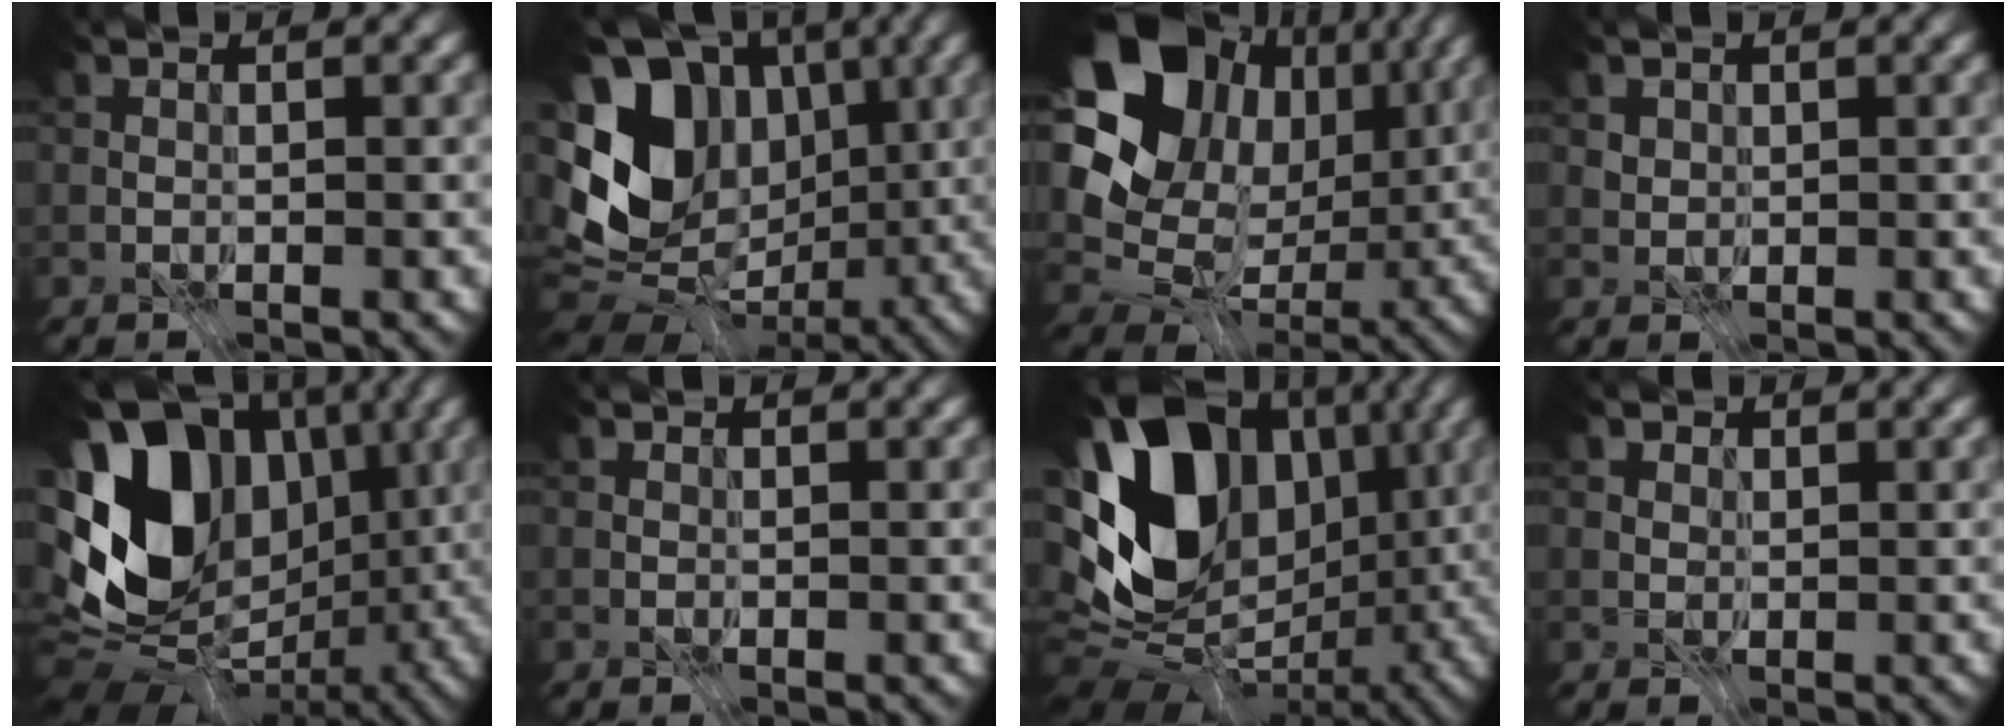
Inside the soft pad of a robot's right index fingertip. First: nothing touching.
{"total": 13.2, "force": [0.4, 10.1, 8.5], "torque": [-0.157, 0.000, -0.006]}
{"total": 15.1, "force": [3.8, 12.3, 7.8], "torque": [-0.146, 0.012, 0.067]}
{"total": 1.3, "force": [0.6, 1.0, 0.4], "torque": [-0.015, -0.008, 0.024]}
{"total": 14.7, "force": [1.0, 11.2, 9.4], "torque": [-0.167, 0.001, 0.017]}
{"total": 0.0}
{"total": 16.1, "force": [1.6, 12.0, 10.5], "torque": [-0.191, 0.001, 0.026]}
{"total": 1.6, "force": [0.7, 1.3, 0.6], "torque": [-0.019, -0.004, 0.021]}